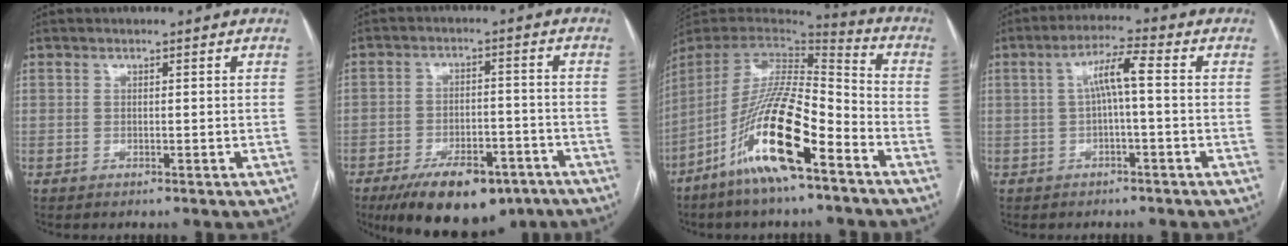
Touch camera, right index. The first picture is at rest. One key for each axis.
{"total": 14.2, "fx": -9.9, "fy": 5.8, "fz": 8.3, "tx": -0.125, "ty": -0.002, "tz": -0.150}
{"total": 18.6, "fx": -10.0, "fy": 3.0, "fz": 15.4, "tx": -0.321, "ty": -0.027, "tz": -0.186}
{"total": 5.2, "fx": 0.2, "fy": 0.4, "fz": 5.2, "tx": -0.093, "ty": 0.021, "tz": 0.005}